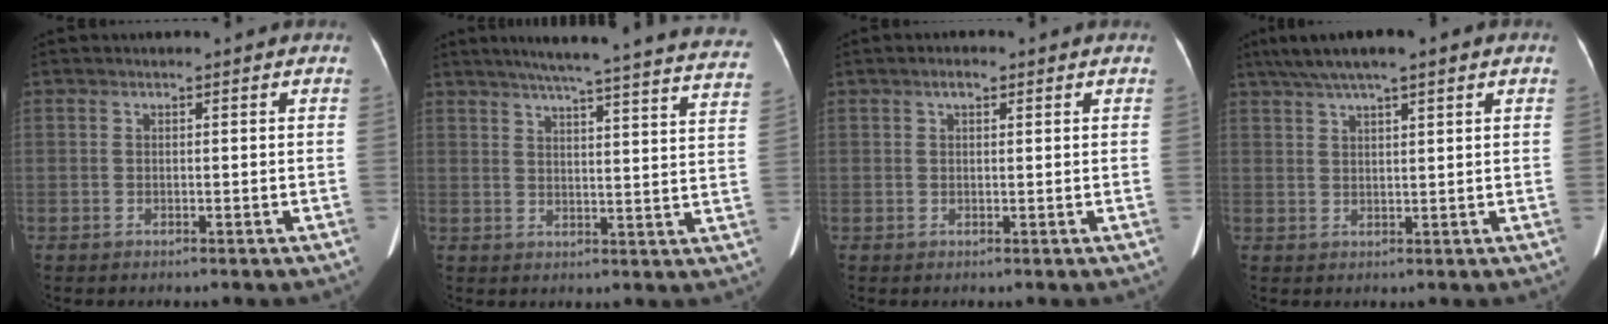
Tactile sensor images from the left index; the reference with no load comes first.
{"total": 28.3, "force": [25.5, 0.5, 12.2], "torque": [-0.181, -0.055, 0.294]}
{"total": 1.4, "force": [0.7, 0.7, 1.0], "torque": [-0.021, 0.008, 0.008]}
{"total": 7.5, "force": [5.1, 1.0, 5.3], "torque": [-0.095, 0.034, 0.081]}